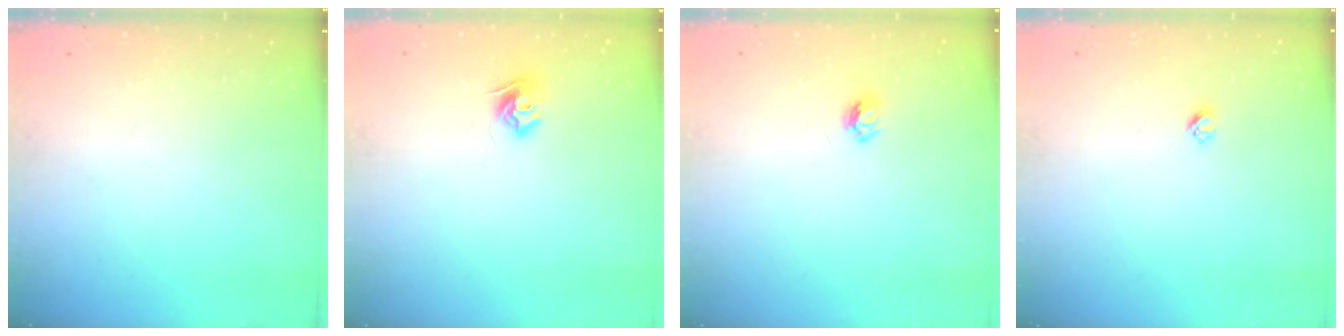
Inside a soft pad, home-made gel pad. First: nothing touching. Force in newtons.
{"total": 8.1, "press": 8.1, "slide": 0.1}
{"total": 4.7, "press": 4.7, "slide": 0.5}
{"total": 2.4, "press": 2.4, "slide": 0.2}